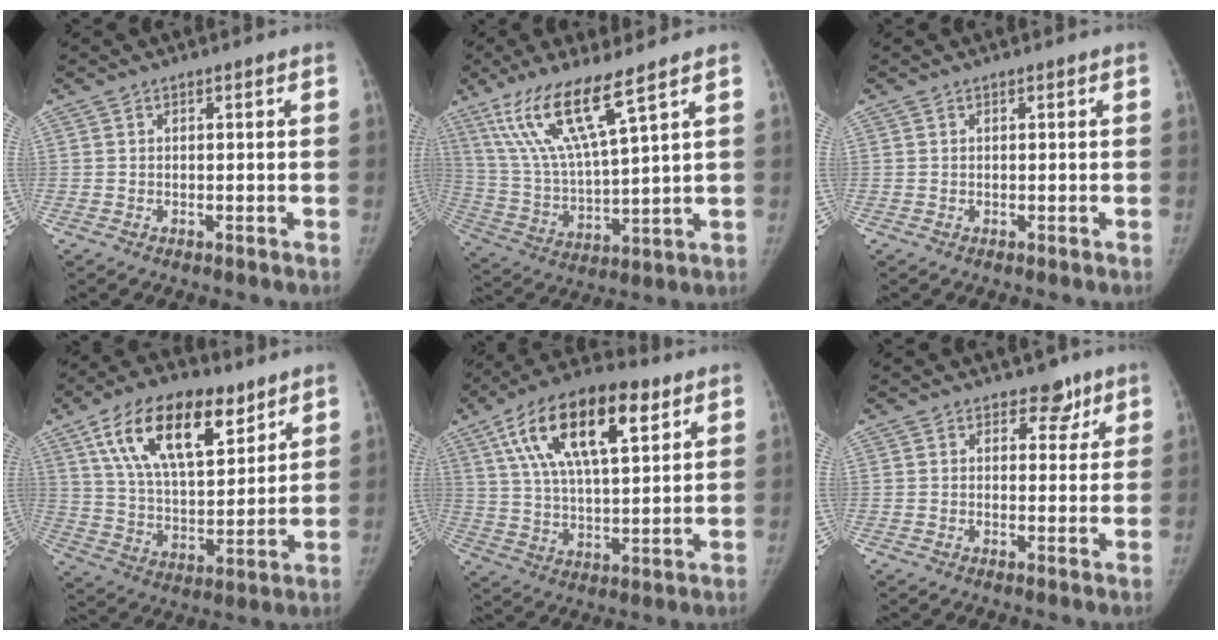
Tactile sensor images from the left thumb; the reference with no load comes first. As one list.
[{"total": 15.1, "force": [9.2, 2.1, 11.8], "torque": [-0.245, -0.043, 0.193]}, {"total": 0.0}, {"total": 19.9, "force": [10.6, 9.5, 13.9], "torque": [-0.206, -0.034, 0.191]}, {"total": 20.8, "force": [9.4, 8.8, 16.4], "torque": [-0.274, -0.008, 0.164]}, {"total": 4.1, "force": [2.7, 2.8, 1.3], "torque": [0.018, -0.013, 0.035]}]